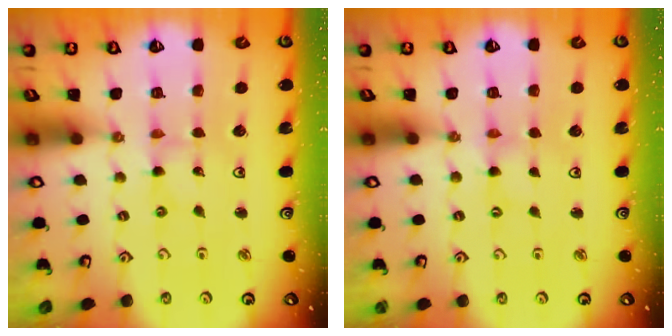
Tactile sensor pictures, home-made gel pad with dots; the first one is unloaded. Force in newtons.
{"total": 0.0}